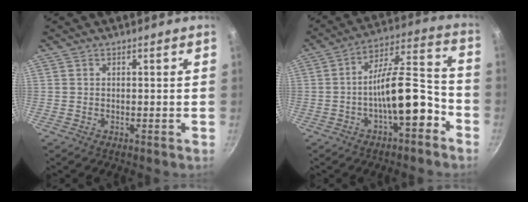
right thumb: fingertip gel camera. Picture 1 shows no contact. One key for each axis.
{"total": 13.8, "fx": -5.3, "fy": 5.0, "fz": 11.7, "tx": -0.161, "ty": 0.068, "tz": -0.087}